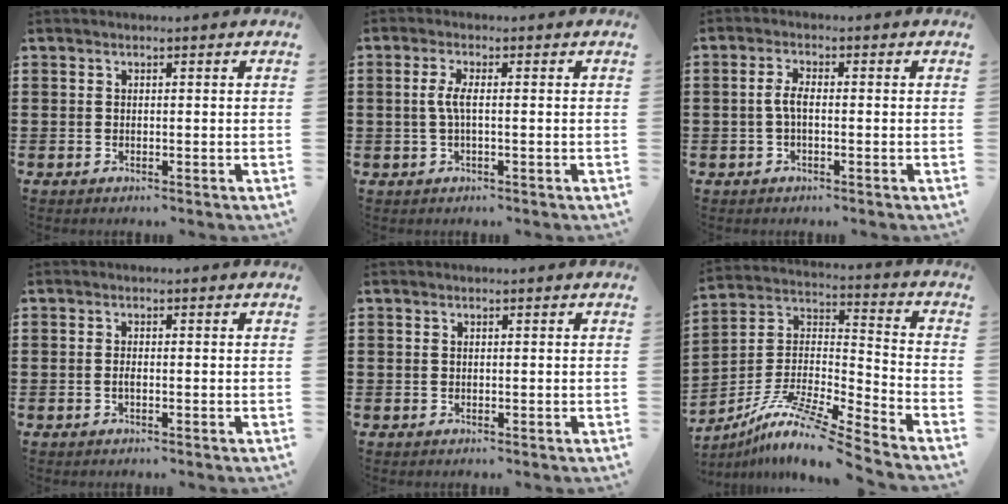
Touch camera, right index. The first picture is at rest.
{"total": 2.9, "force": [-0.2, 0.5, 2.8], "torque": [-0.068, -0.005, -0.011]}
{"total": 2.8, "force": [-0.6, 0.9, 2.6], "torque": [-0.063, -0.002, -0.017]}
{"total": 0.8, "force": [-0.3, 0.2, 0.7], "torque": [-0.015, -0.003, -0.005]}
{"total": 0.0}
{"total": 10.8, "force": [-8.7, 0.2, 6.4], "torque": [-0.130, -0.006, -0.177]}